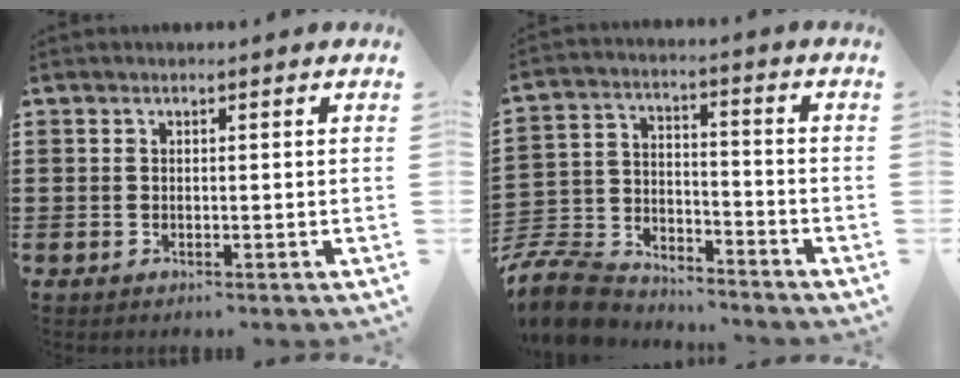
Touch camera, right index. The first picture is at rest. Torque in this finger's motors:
{"motor_torque": [-1.82, 0.32, -1.06, -0.21]}